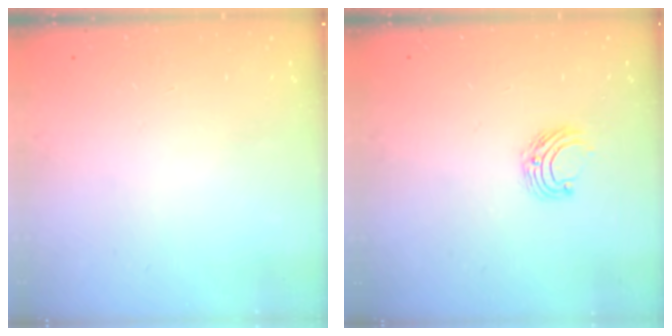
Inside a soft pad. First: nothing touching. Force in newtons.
{"total": 5.6, "press": 5.6, "slide": 0.5}